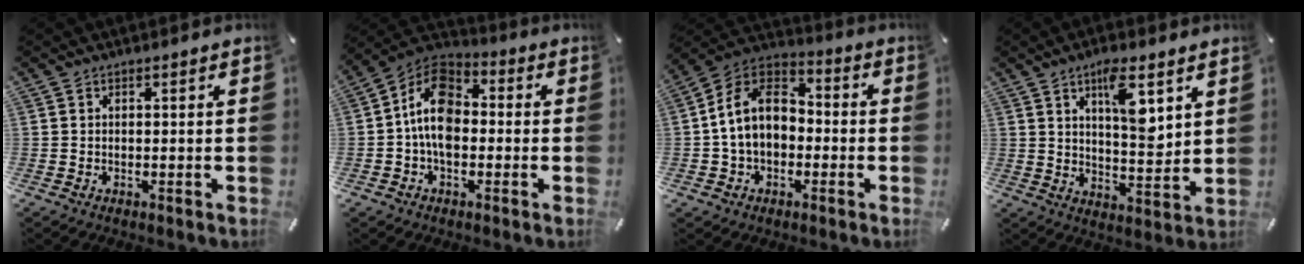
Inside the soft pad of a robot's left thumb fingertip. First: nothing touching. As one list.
[{"total": 11.3, "force": [-1.5, 7.6, 8.2], "torque": [-0.165, 0.007, -0.029]}, {"total": 11.8, "force": [-1.1, 9.5, 6.9], "torque": [-0.170, 0.017, -0.025]}, {"total": 10.3, "force": [5.5, 3.9, 7.7], "torque": [-0.113, -0.032, 0.090]}]